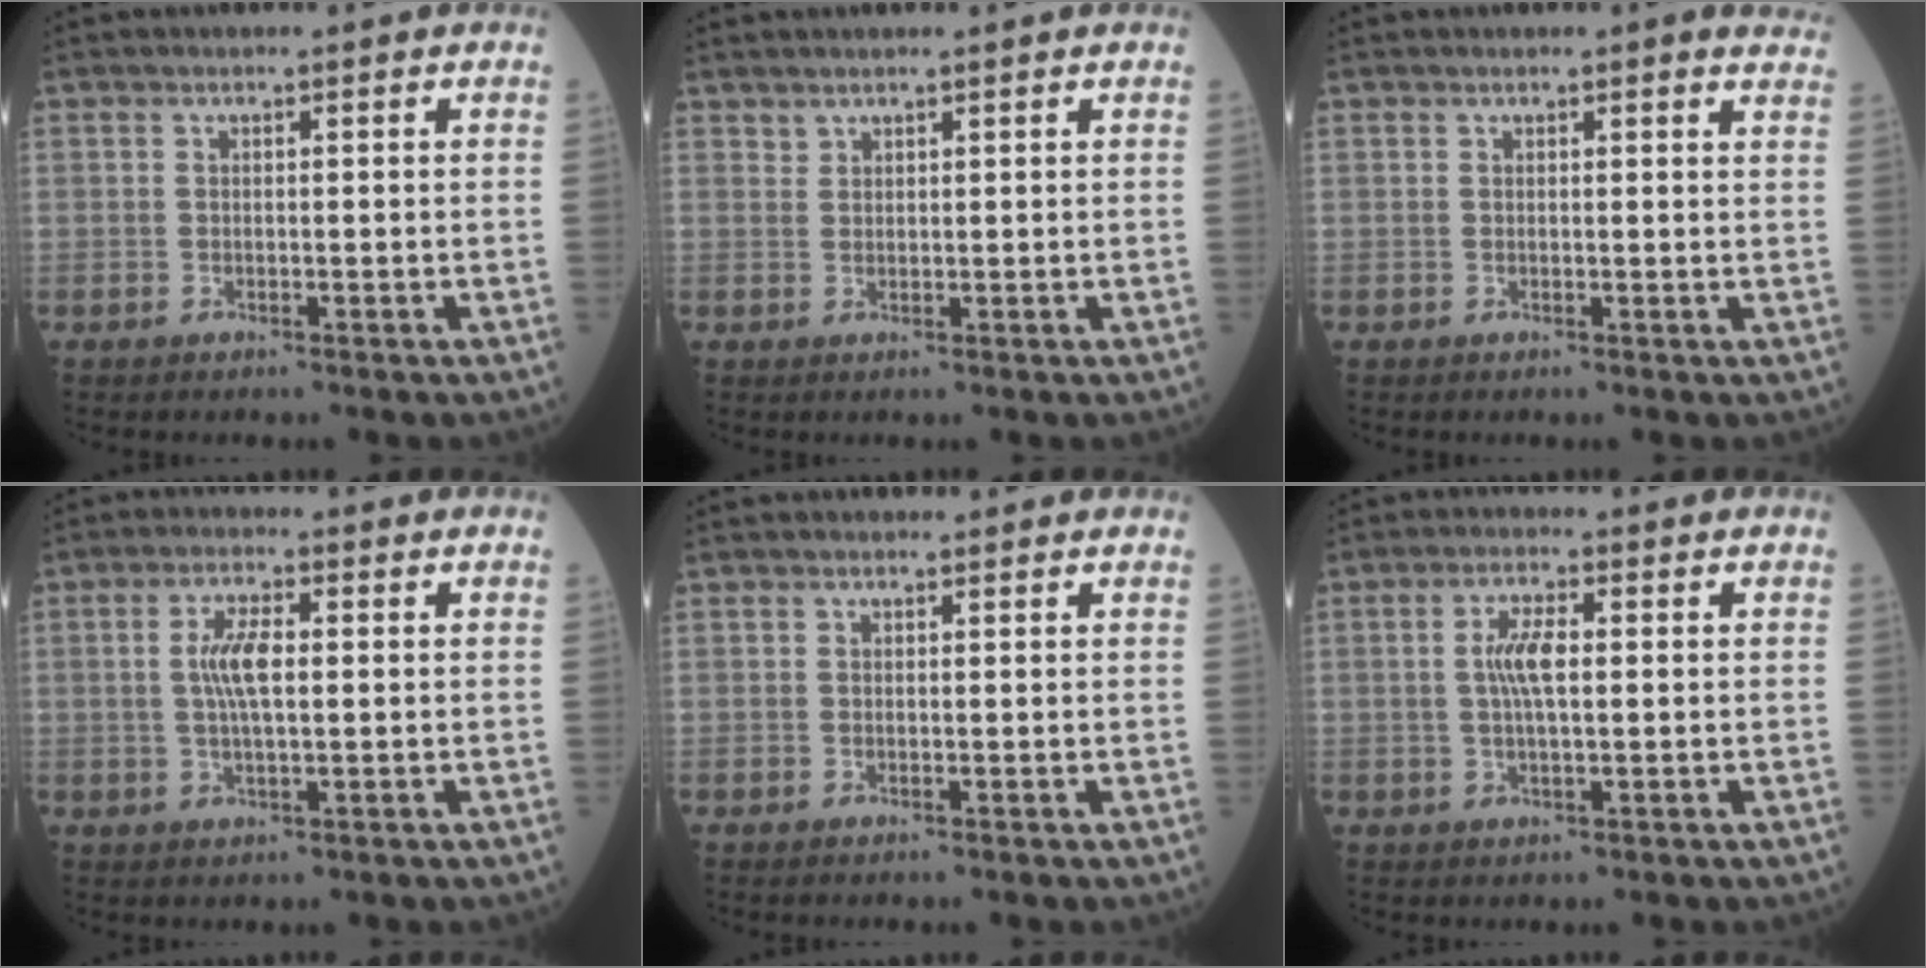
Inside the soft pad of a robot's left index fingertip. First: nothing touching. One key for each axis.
{"total": 1.7, "fx": 1.7, "fy": 0.1, "fz": 0.4, "tx": -0.002, "ty": 0.011, "tz": 0.033}
{"total": 4.8, "fx": 4.4, "fy": 0.5, "fz": 1.7, "tx": -0.009, "ty": -0.002, "tz": 0.024}
{"total": 5.5, "fx": 0.4, "fy": 1.4, "fz": 5.3, "tx": -0.114, "ty": 0.006, "tz": 0.006}
{"total": 0.6, "fx": 0.5, "fy": 0.3, "fz": 0.1, "tx": -0.009, "ty": -0.001, "tz": 0.005}
{"total": 4.9, "fx": 0.4, "fy": 1.2, "fz": 4.7, "tx": -0.101, "ty": 0.006, "tz": 0.005}